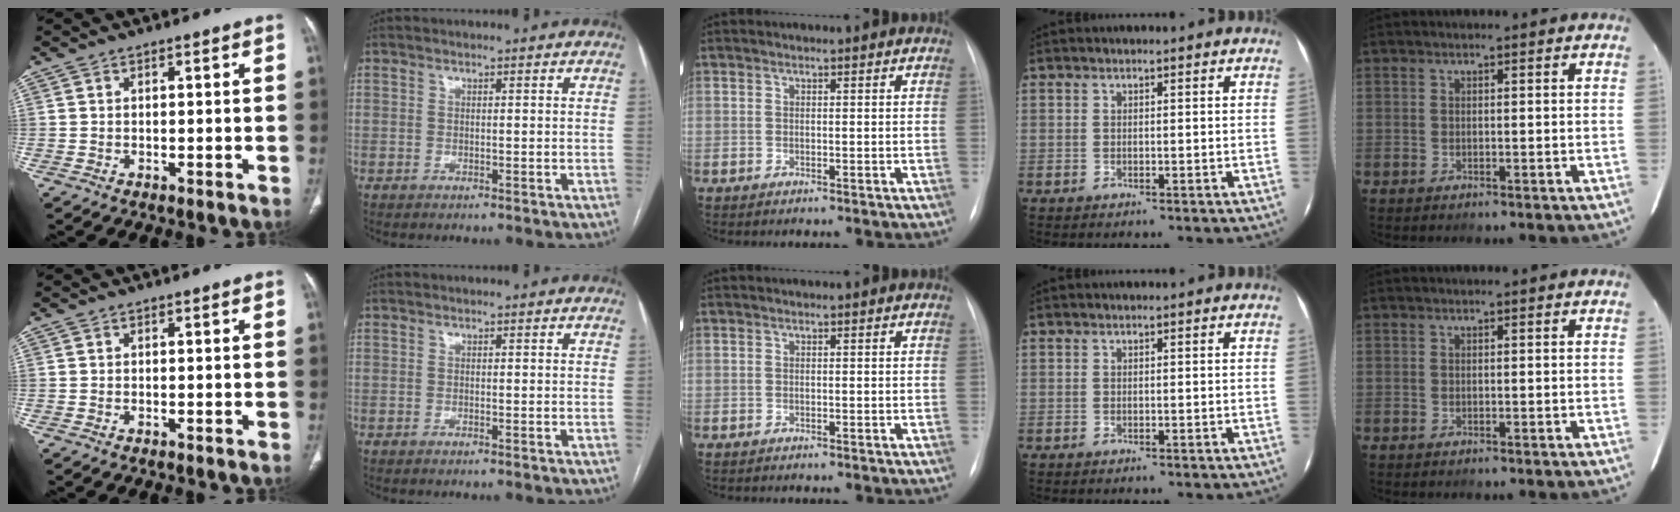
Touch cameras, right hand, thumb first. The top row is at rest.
{}